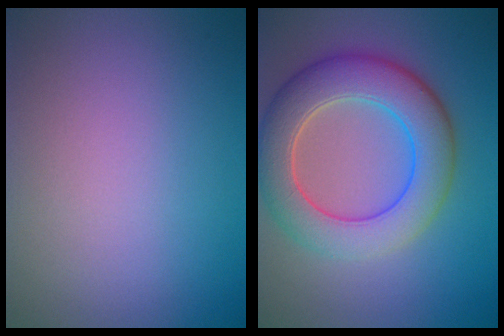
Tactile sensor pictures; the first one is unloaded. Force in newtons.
{"total": 7.9, "press": 7.9, "slide": 0.6}